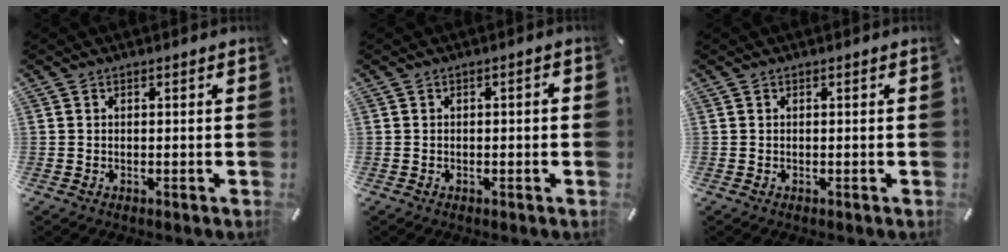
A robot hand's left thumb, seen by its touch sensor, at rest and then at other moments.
{"total": 1.6, "force": [-0.6, 0.6, 1.4], "torque": [-0.024, 0.004, -0.011]}
{"total": 0.0}